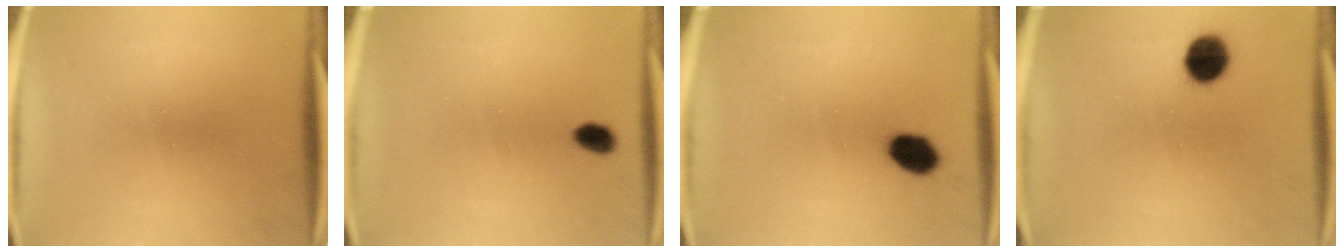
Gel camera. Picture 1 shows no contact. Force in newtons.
{"total": 2.7}
{"total": 5.9}
{"total": 8.1}